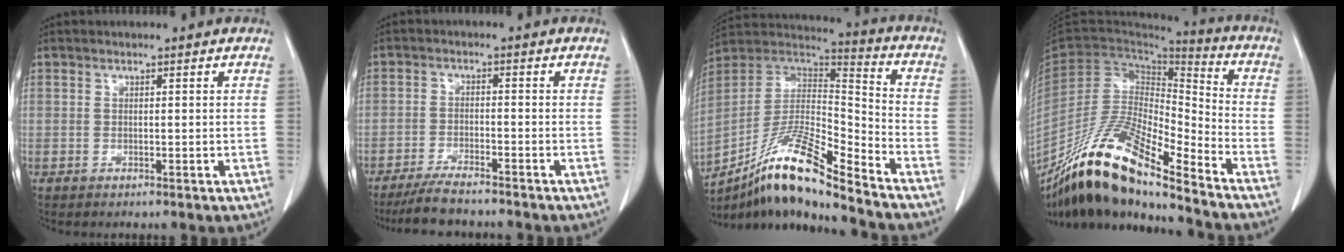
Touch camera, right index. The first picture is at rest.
{"total": 6.8, "force": [-6.0, 0.7, 3.1], "torque": [-0.054, -0.018, -0.102]}
{"total": 16.3, "force": [-11.8, 1.2, 11.2], "torque": [-0.205, 0.010, -0.210]}
{"total": 19.0, "force": [-14.9, 2.9, 11.4], "torque": [-0.222, -0.003, -0.276]}